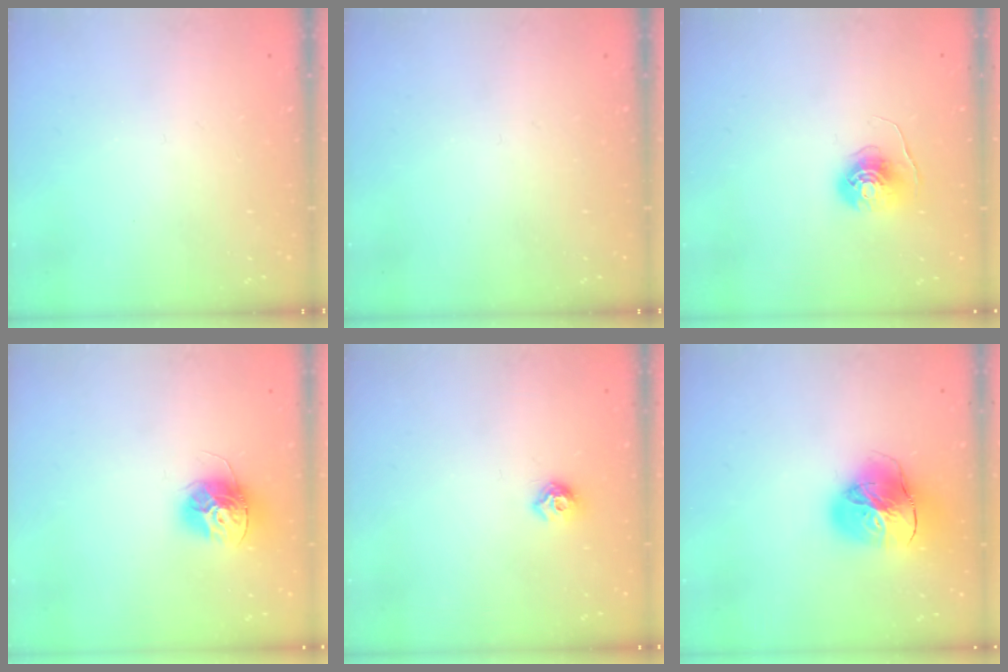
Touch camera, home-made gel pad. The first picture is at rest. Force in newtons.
{"total": 0.0}
{"total": 6.7, "press": 6.7, "slide": 0.3}
{"total": 12.2, "press": 12.2, "slide": 0.4}
{"total": 7.3, "press": 7.2, "slide": 0.9}
{"total": 17.8, "press": 17.7, "slide": 2.1}